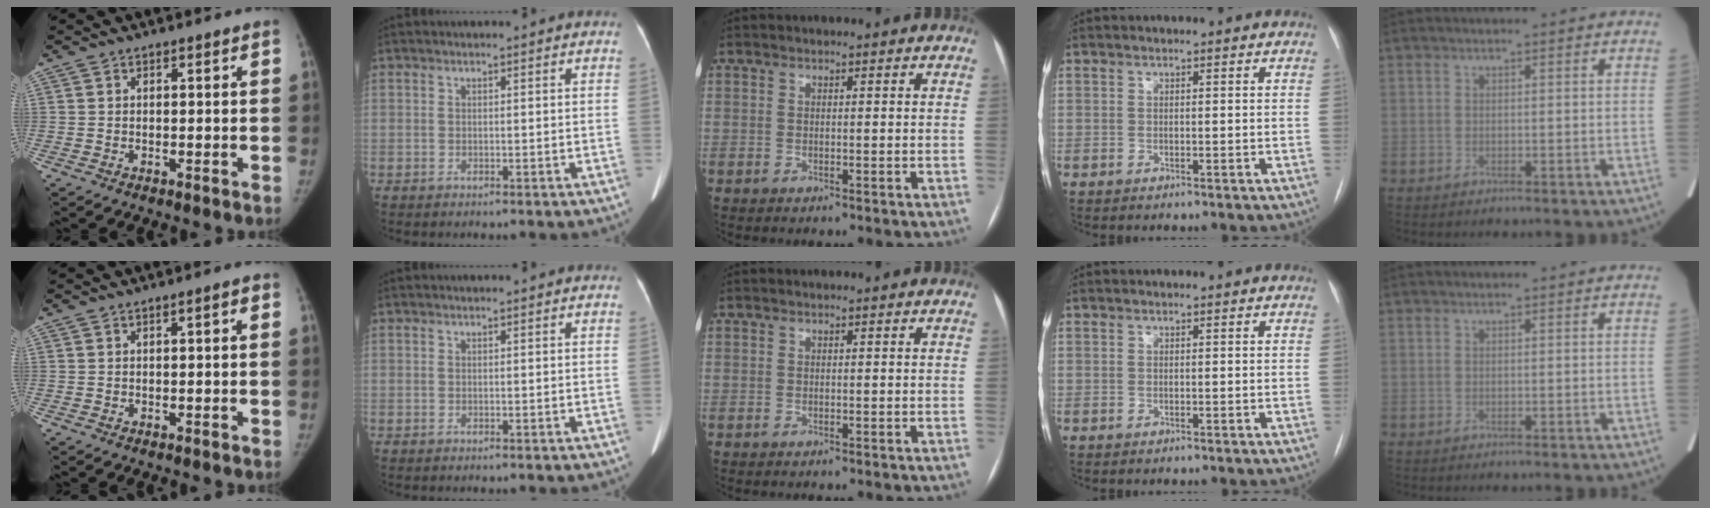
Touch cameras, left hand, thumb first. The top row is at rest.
{"thumb": {"total": 1.3, "force": [0.0, 0.3, 1.3], "torque": [-0.013, 0.007, -0.004]}}